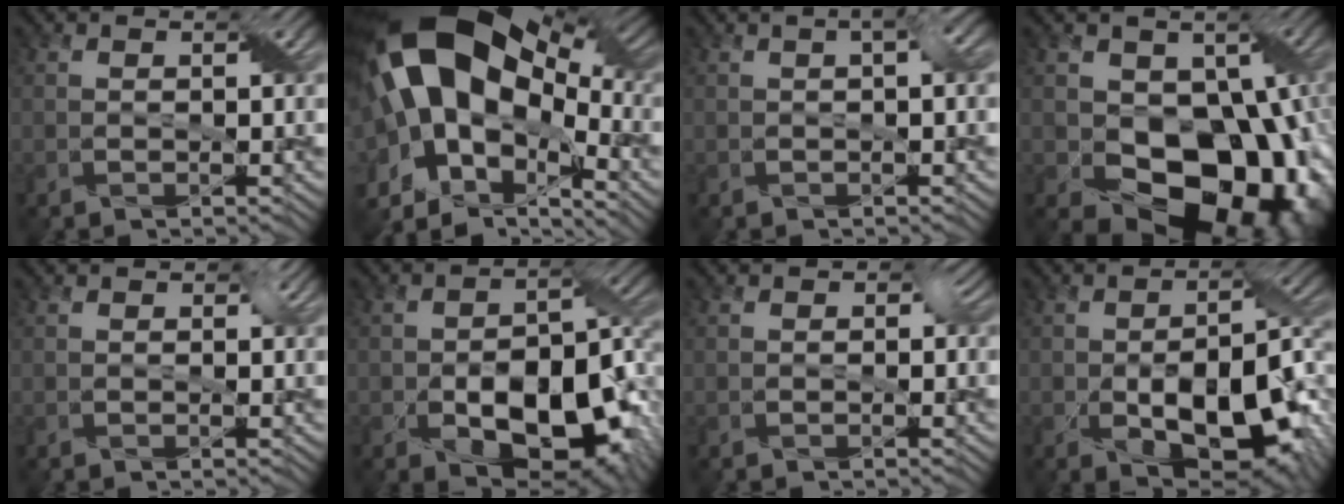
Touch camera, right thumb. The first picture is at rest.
{"total": 21.0, "force": [0.9, 12.5, 16.9], "torque": [-0.362, -0.001, 0.026]}
{"total": 2.4, "force": [0.3, 0.3, 2.3], "torque": [-0.042, 0.008, 0.004]}
{"total": 16.2, "force": [-3.3, 11.7, 10.8], "torque": [-0.136, -0.027, -0.041]}
{"total": 0.9, "force": [0.0, 0.8, 0.4], "torque": [-0.008, -0.003, -0.002]}
{"total": 14.3, "force": [-5.4, 7.5, 10.9], "torque": [-0.173, -0.039, -0.078]}
{"total": 2.2, "force": [-0.2, 1.8, 1.2], "torque": [-0.014, -0.007, -0.005]}
{"total": 13.1, "force": [-4.3, 6.1, 10.8], "torque": [-0.173, -0.034, -0.061]}